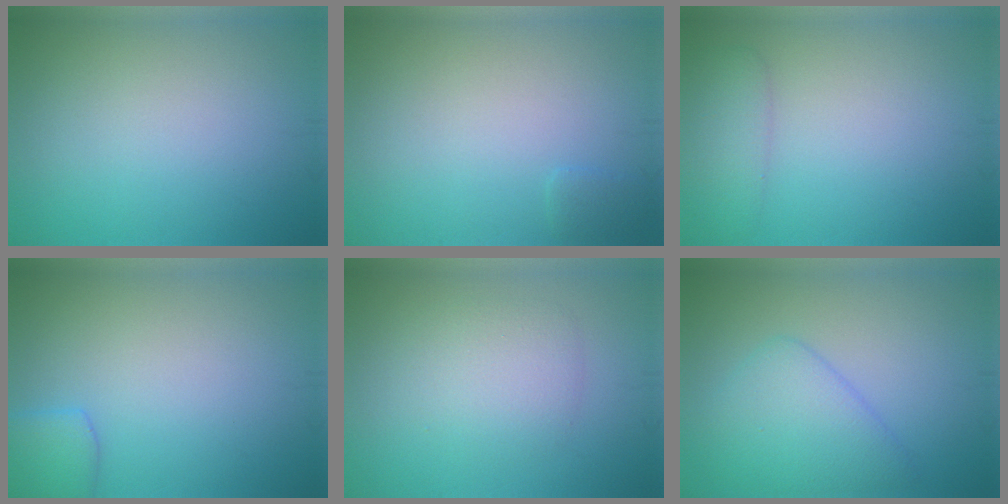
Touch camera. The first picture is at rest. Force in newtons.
{"total": 0.7, "press": 0.7, "slide": 0.1}
{"total": 2.3, "press": 2.3, "slide": 0.1}
{"total": 2.7, "press": 2.7, "slide": 0.1}
{"total": 2.9, "press": 2.9, "slide": 0.2}
{"total": 4.5, "press": 4.5, "slide": 0.2}